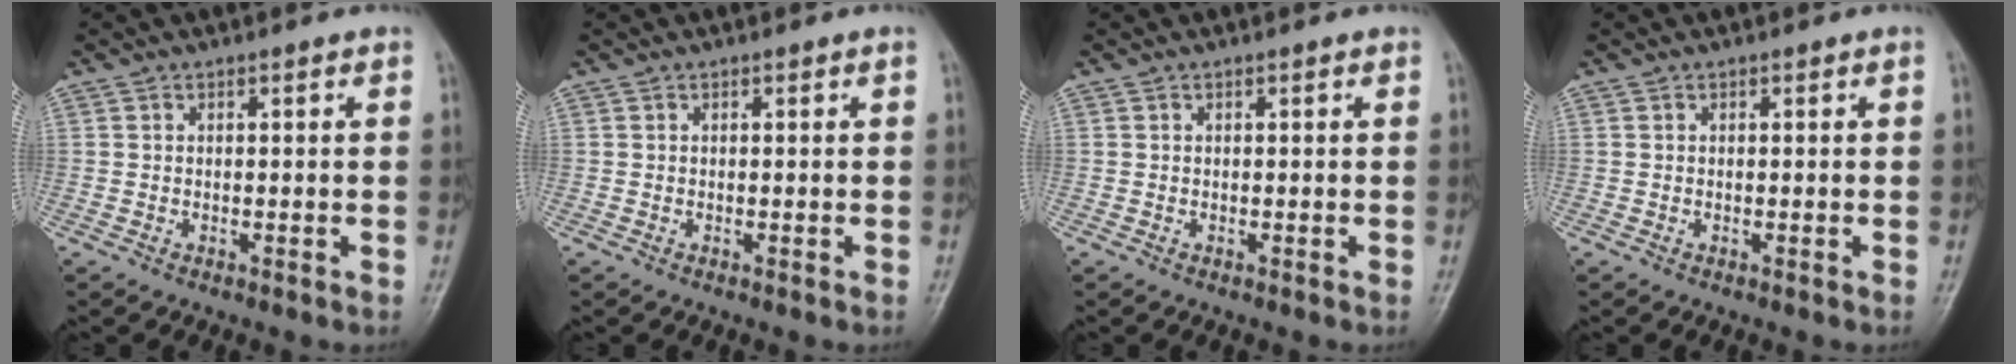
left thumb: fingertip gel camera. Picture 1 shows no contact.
{"total": 0.0}
{"total": 0.0}
{"total": 0.0}